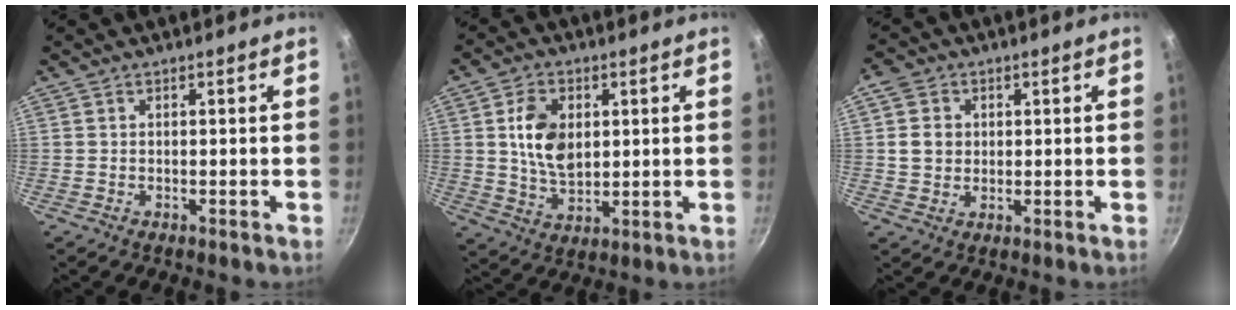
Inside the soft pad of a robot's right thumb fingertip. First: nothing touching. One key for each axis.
{"total": 10.0, "fx": 2.0, "fy": 6.6, "fz": 7.3, "tx": -0.115, "ty": -0.013, "tz": 0.039}
{"total": 5.5, "fx": 0.8, "fy": 4.9, "fz": 2.5, "tx": -0.023, "ty": 0.002, "tz": 0.009}